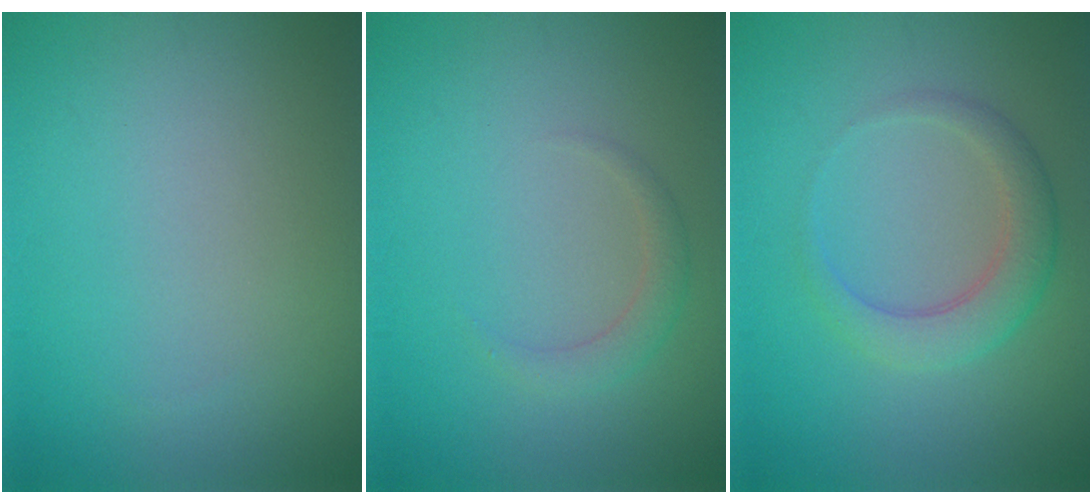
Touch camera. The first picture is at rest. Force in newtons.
{"total": 1.6, "press": 1.6, "slide": 0.1}
{"total": 3.3, "press": 3.3, "slide": 0.2}